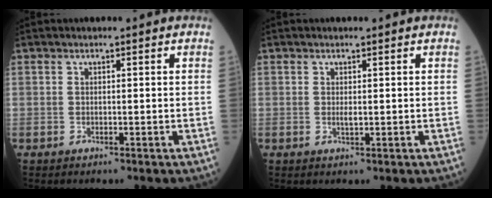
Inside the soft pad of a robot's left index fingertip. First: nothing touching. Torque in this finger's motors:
{"motor_torque": [0.40, -0.25, 0.03, 0.00]}